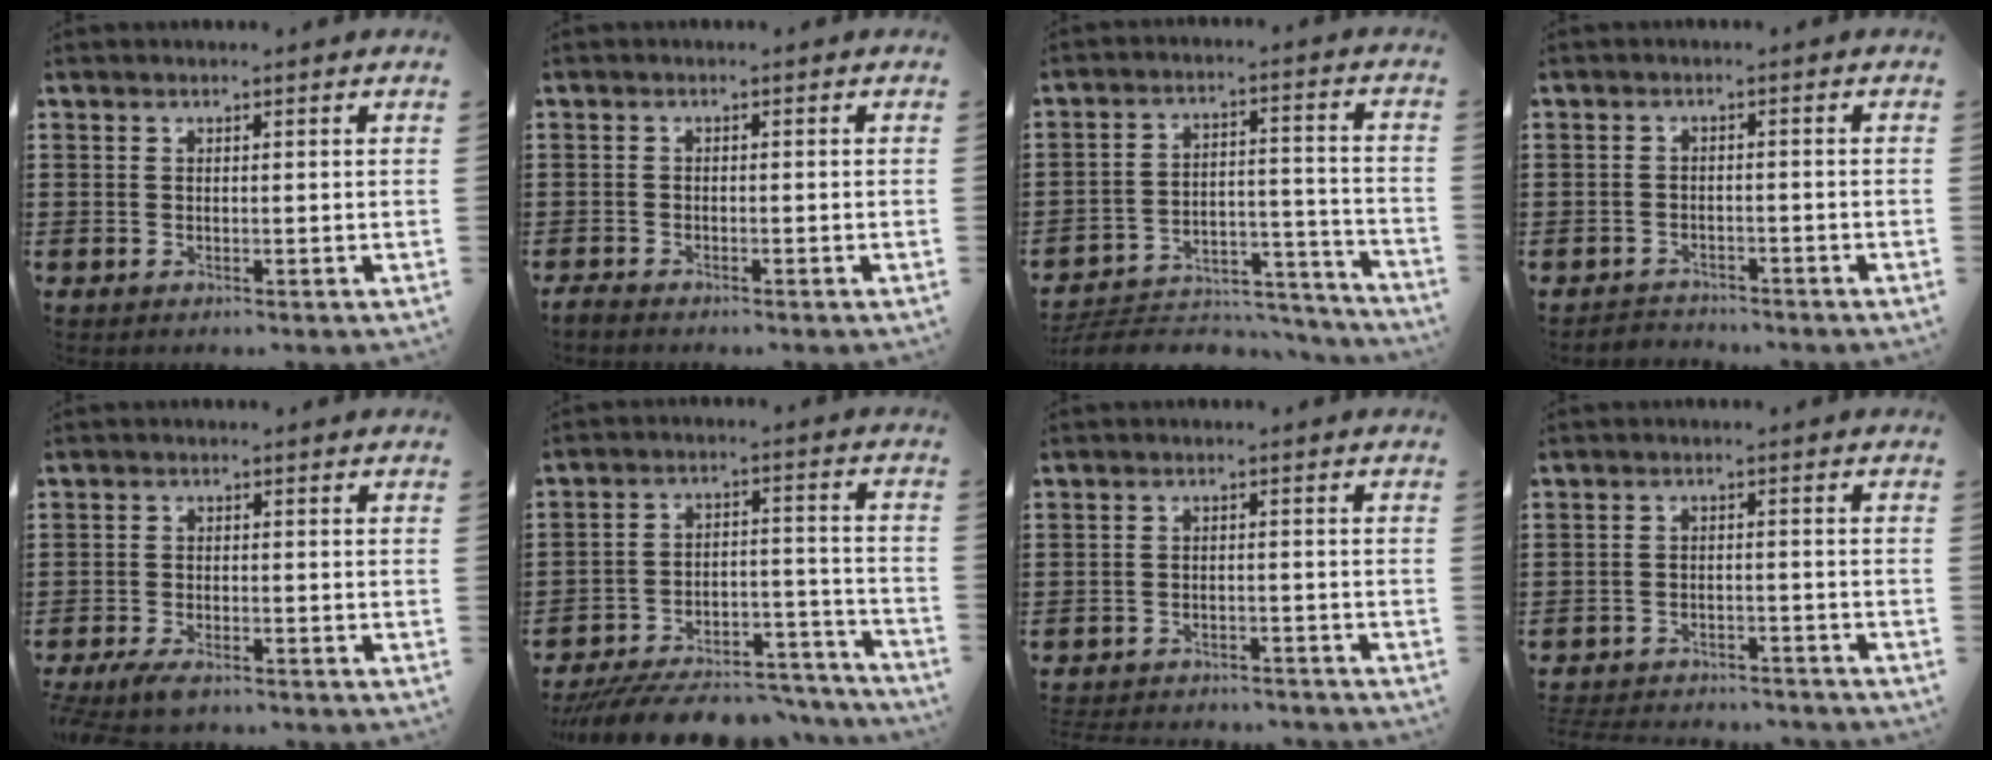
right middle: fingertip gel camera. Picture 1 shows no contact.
{"total": 1.1, "force": [-1.1, 0.2, 0.2], "torque": [-0.006, 0.000, -0.023]}
{"total": 5.6, "force": [-5.2, 1.5, 1.4], "torque": [-0.019, 0.013, -0.104]}
{"total": 2.1, "force": [-2.1, 0.5, -0.3], "torque": [-0.002, 0.001, -0.048]}
{"total": 2.7, "force": [-2.4, 0.4, 1.1], "torque": [-0.036, -0.004, -0.053]}
{"total": 8.0, "force": [-7.5, 2.0, 1.9], "torque": [-0.022, 0.025, -0.143]}
{"total": 2.8, "force": [-2.8, 0.3, -0.1], "torque": [-0.005, -0.001, -0.060]}
{"total": 3.2, "force": [-3.2, 0.3, 0.0], "torque": [-0.006, 0.001, -0.070]}